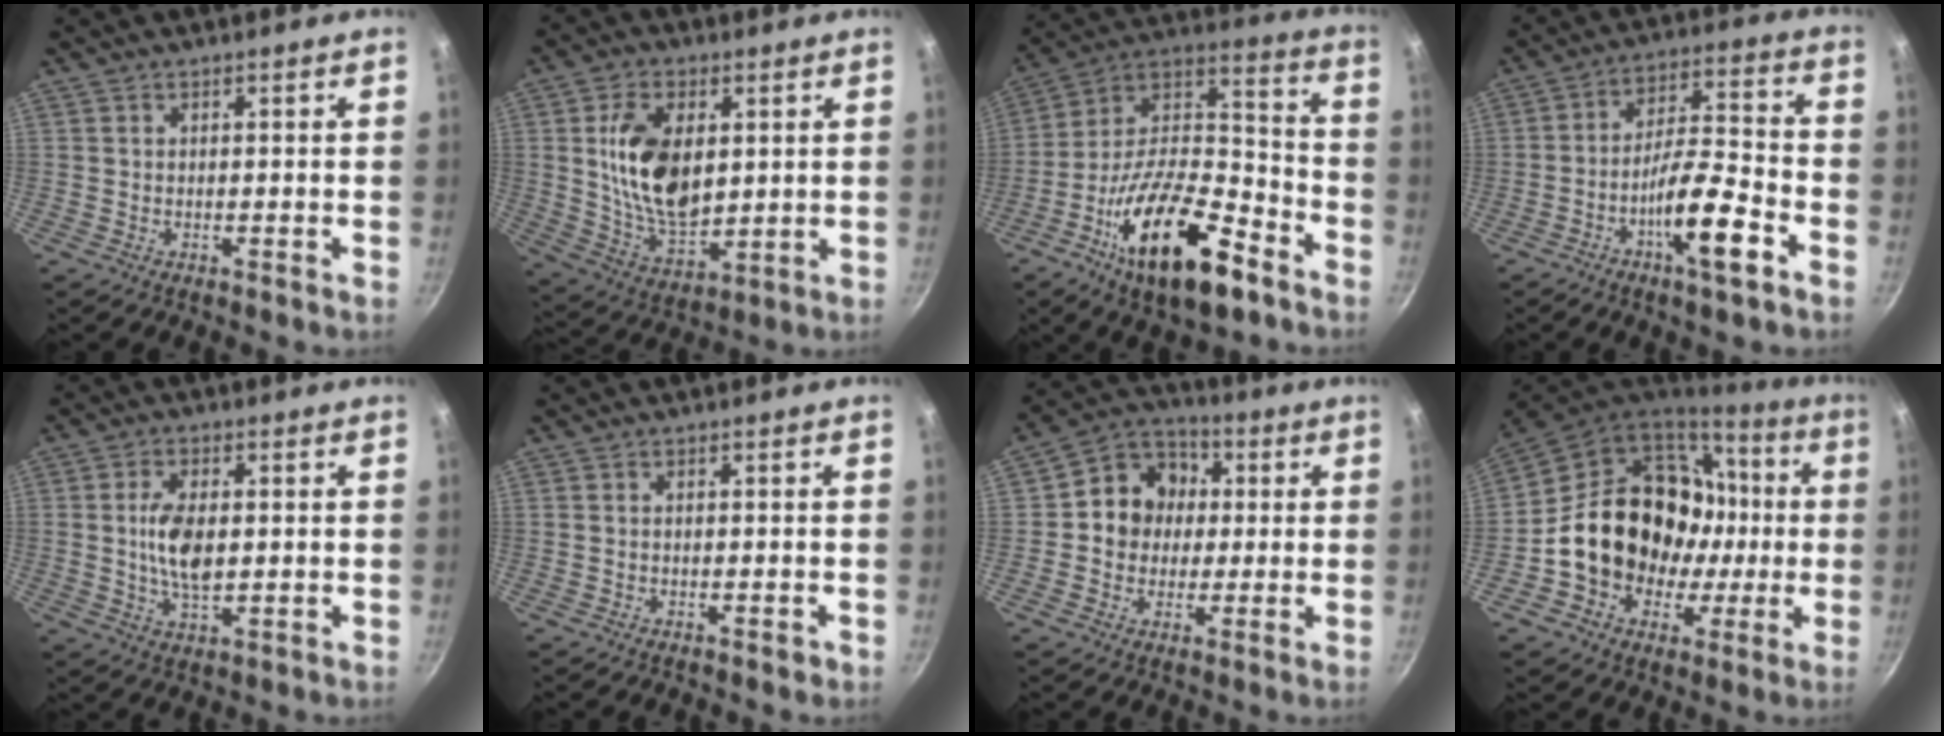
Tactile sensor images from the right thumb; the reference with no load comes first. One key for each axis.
{"total": 15.3, "fx": 2.8, "fy": 9.3, "fz": 11.8, "tx": -0.190, "ty": -0.019, "tz": 0.062}
{"total": 25.1, "fx": -12.7, "fy": 10.5, "fz": 19.0, "tx": -0.293, "ty": 0.064, "tz": -0.221}
{"total": 12.9, "fx": -6.1, "fy": 3.1, "fz": 11.0, "tx": -0.174, "ty": 0.044, "tz": -0.106}
{"total": 8.1, "fx": 0.3, "fy": 4.3, "fz": 6.9, "tx": -0.126, "ty": -0.001, "tz": 0.006}
{"total": 1.0, "fx": -0.5, "fy": 0.5, "fz": 0.7, "tx": -0.010, "ty": 0.006, "tz": -0.006}
{"total": 10.9, "fx": 0.8, "fy": 9.7, "fz": 4.8, "tx": -0.039, "ty": 0.020, "tz": -0.008}
{"total": 22.9, "fx": 0.3, "fy": 18.8, "fz": 13.1, "tx": -0.200, "ty": 0.045, "tz": 0.021}